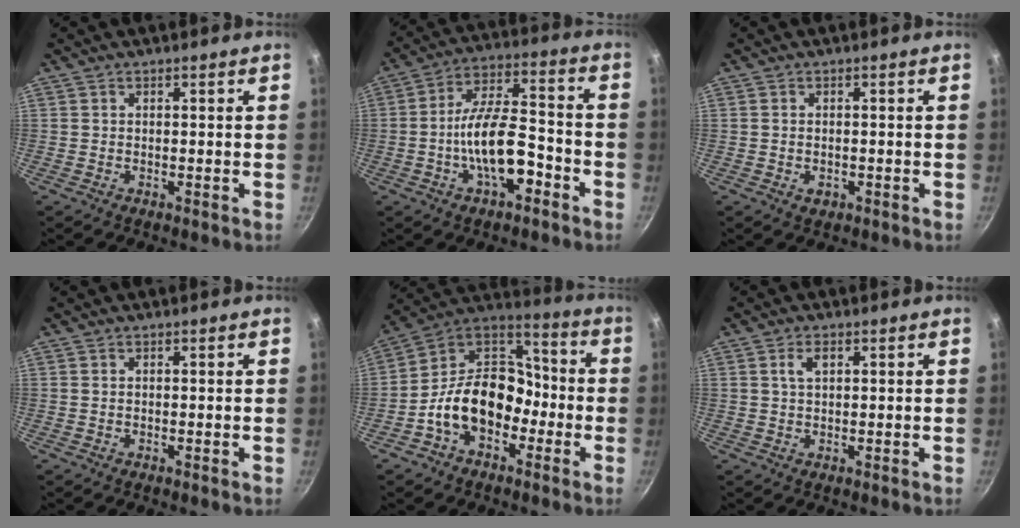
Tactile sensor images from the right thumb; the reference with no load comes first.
{"total": 13.3, "force": [-4.8, 5.7, 11.0], "torque": [-0.166, 0.046, -0.088]}
{"total": 1.5, "force": [-0.5, 1.1, 1.0], "torque": [-0.015, -0.001, -0.006]}
{"total": 0.0}
{"total": 16.6, "force": [-5.6, 11.7, 10.4], "torque": [-0.123, 0.071, -0.117]}
{"total": 2.7, "force": [0.9, 1.4, 2.0], "torque": [-0.029, 0.003, 0.017]}